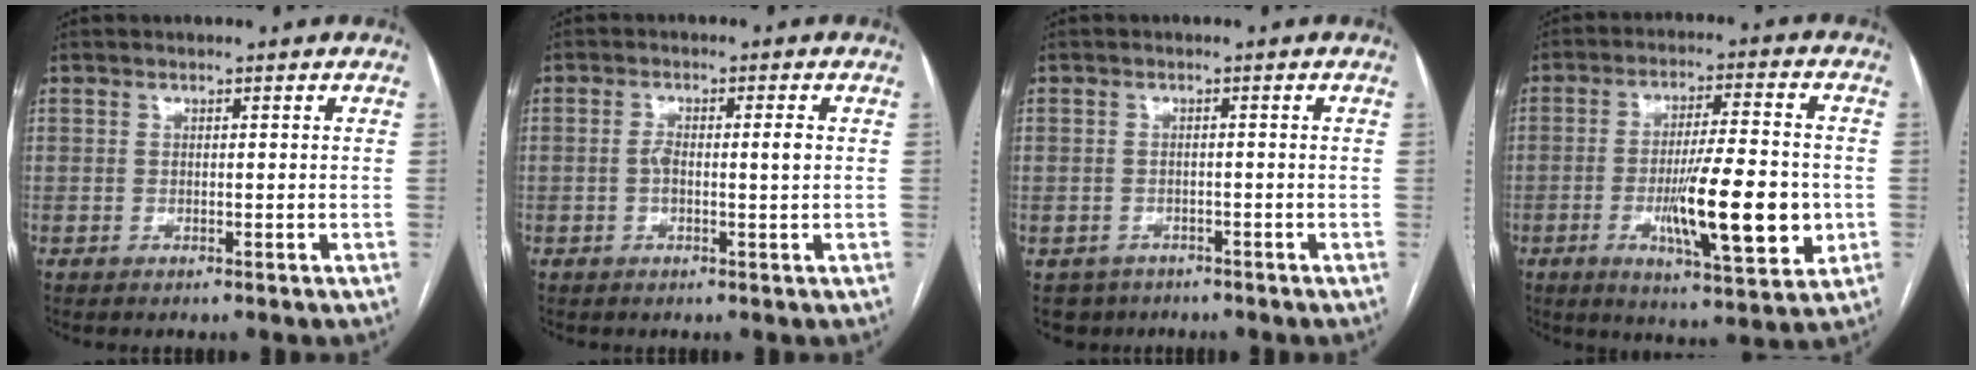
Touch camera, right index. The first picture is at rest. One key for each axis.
{"total": 3.6, "fx": 0.0, "fy": 0.7, "fz": 3.5, "tx": -0.068, "ty": 0.007, "tz": -0.001}
{"total": 3.7, "fx": -2.3, "fy": 2.9, "fz": -0.2, "tx": 0.005, "ty": 0.008, "tz": -0.035}
{"total": 14.8, "fx": -3.1, "fy": 2.3, "fz": 14.3, "tx": -0.234, "ty": -0.012, "tz": -0.047}